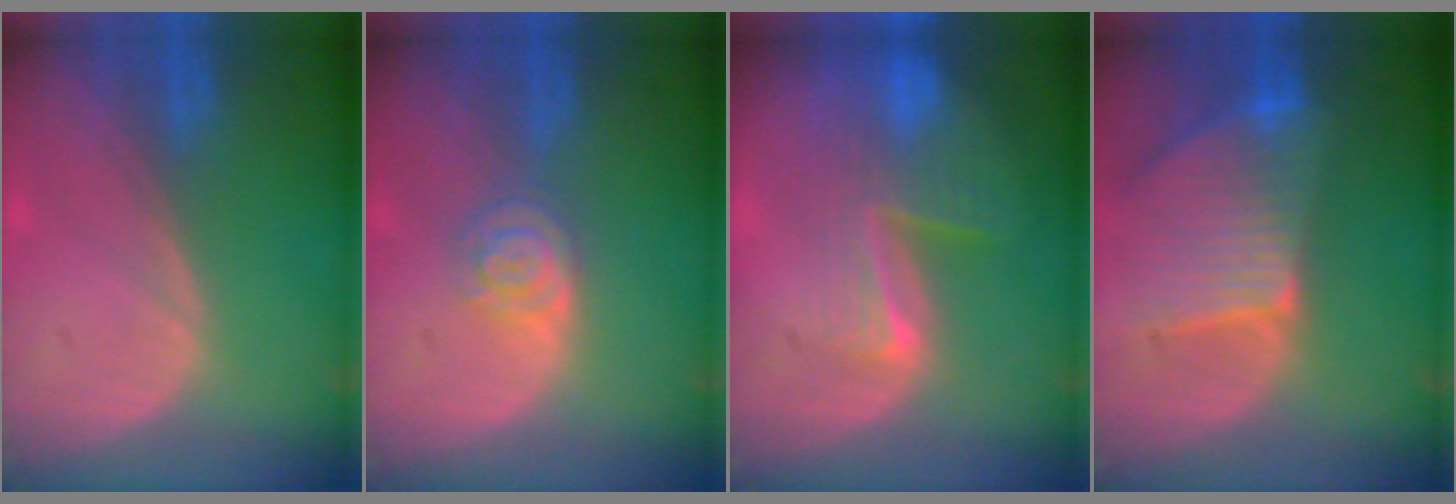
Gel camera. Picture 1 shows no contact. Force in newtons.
{"total": 4.4, "press": 3.9, "slide": 2.0}
{"total": 8.2, "press": 7.1, "slide": 4.0}
{"total": 9.6, "press": 8.5, "slide": 4.6}